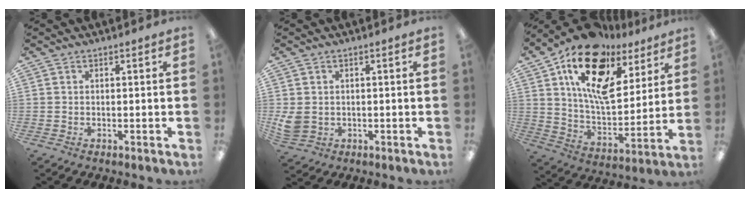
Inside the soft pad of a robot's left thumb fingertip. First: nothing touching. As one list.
[{"total": 4.0, "force": [0.2, 3.5, 2.0], "torque": [-0.053, -0.002, 0.007]}, {"total": 19.3, "force": [11.5, 9.9, 12.0], "torque": [-0.213, -0.071, 0.200]}]